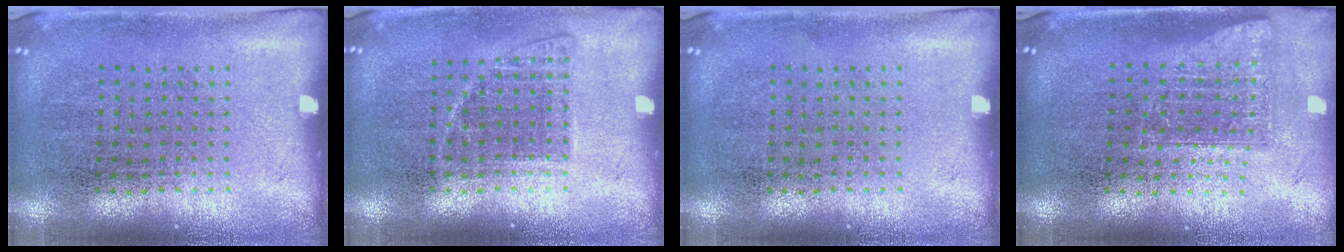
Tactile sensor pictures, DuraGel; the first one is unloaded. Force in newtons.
{"total": 1.0, "press": 0.9, "slide": 0.4}
{"total": 0.0}
{"total": 1.7, "press": 1.3, "slide": 1.0}